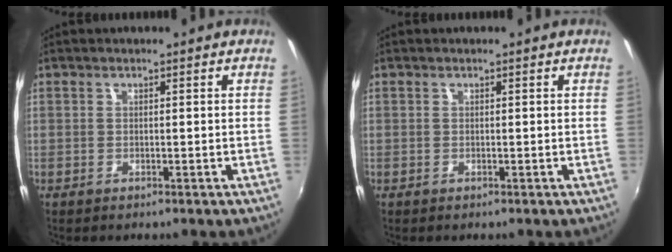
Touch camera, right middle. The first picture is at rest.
{"total": 0.0}